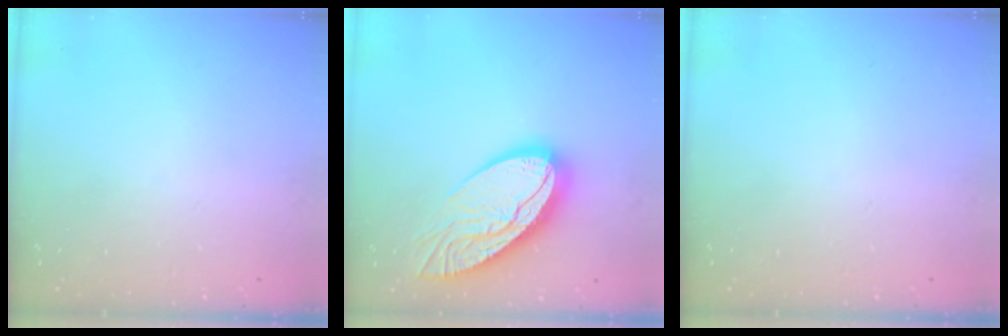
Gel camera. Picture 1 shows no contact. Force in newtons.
{"total": 20.0, "press": 19.9, "slide": 1.7}
{"total": 0.0}